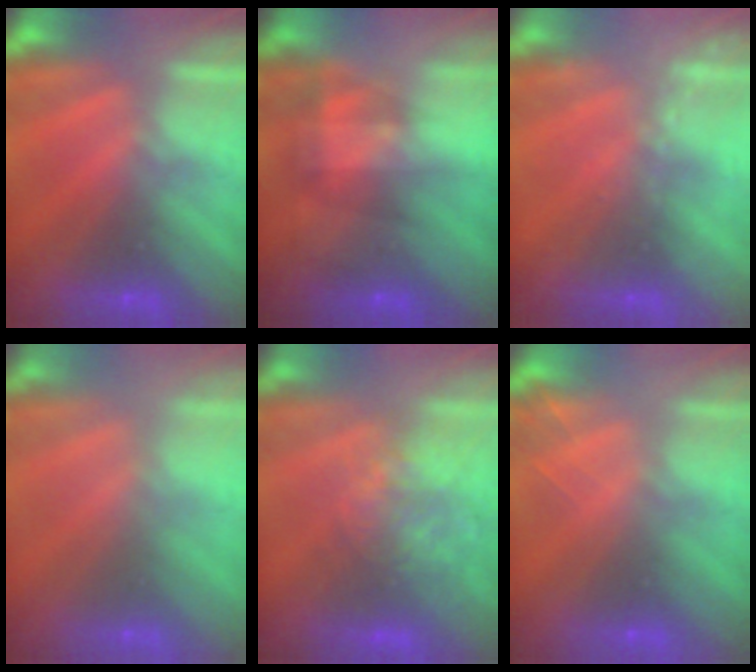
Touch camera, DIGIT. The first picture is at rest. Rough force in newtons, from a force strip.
{"total": 5.1}
{"total": 2.0}
{"total": 6.1}
{"total": 3.4}
{"total": 2.1}